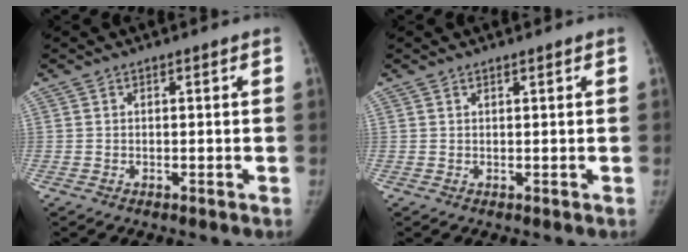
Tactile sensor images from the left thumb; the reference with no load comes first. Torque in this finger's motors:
{"motor_torque": [0.13, 0.00, -0.20, 0.04, 0.04]}